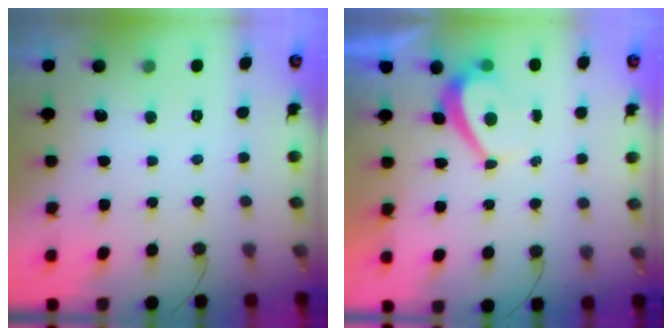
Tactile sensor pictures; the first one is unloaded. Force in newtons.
{"total": 2.7, "press": 2.6, "slide": 0.7}